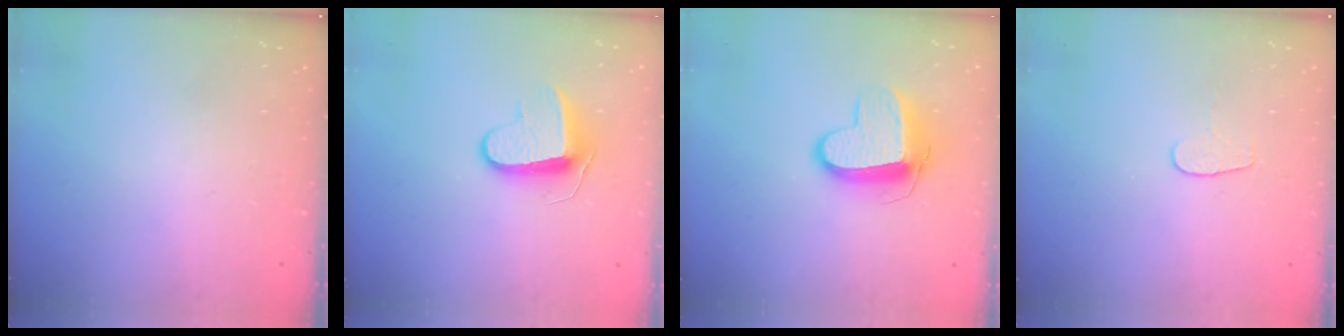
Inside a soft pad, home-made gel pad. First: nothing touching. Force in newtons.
{"total": 9.0, "press": 9.0, "slide": 0.5}
{"total": 11.1, "press": 11.1, "slide": 0.4}
{"total": 4.7, "press": 4.6, "slide": 0.4}